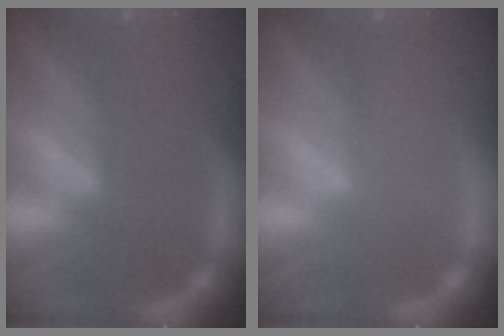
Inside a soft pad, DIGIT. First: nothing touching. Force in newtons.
{"total": 1.0}